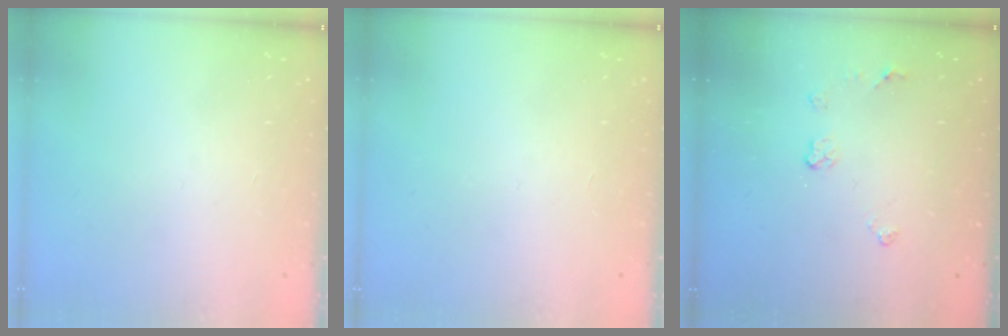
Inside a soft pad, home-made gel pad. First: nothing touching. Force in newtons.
{"total": 0.0}
{"total": 4.5, "press": 4.5, "slide": 0.7}